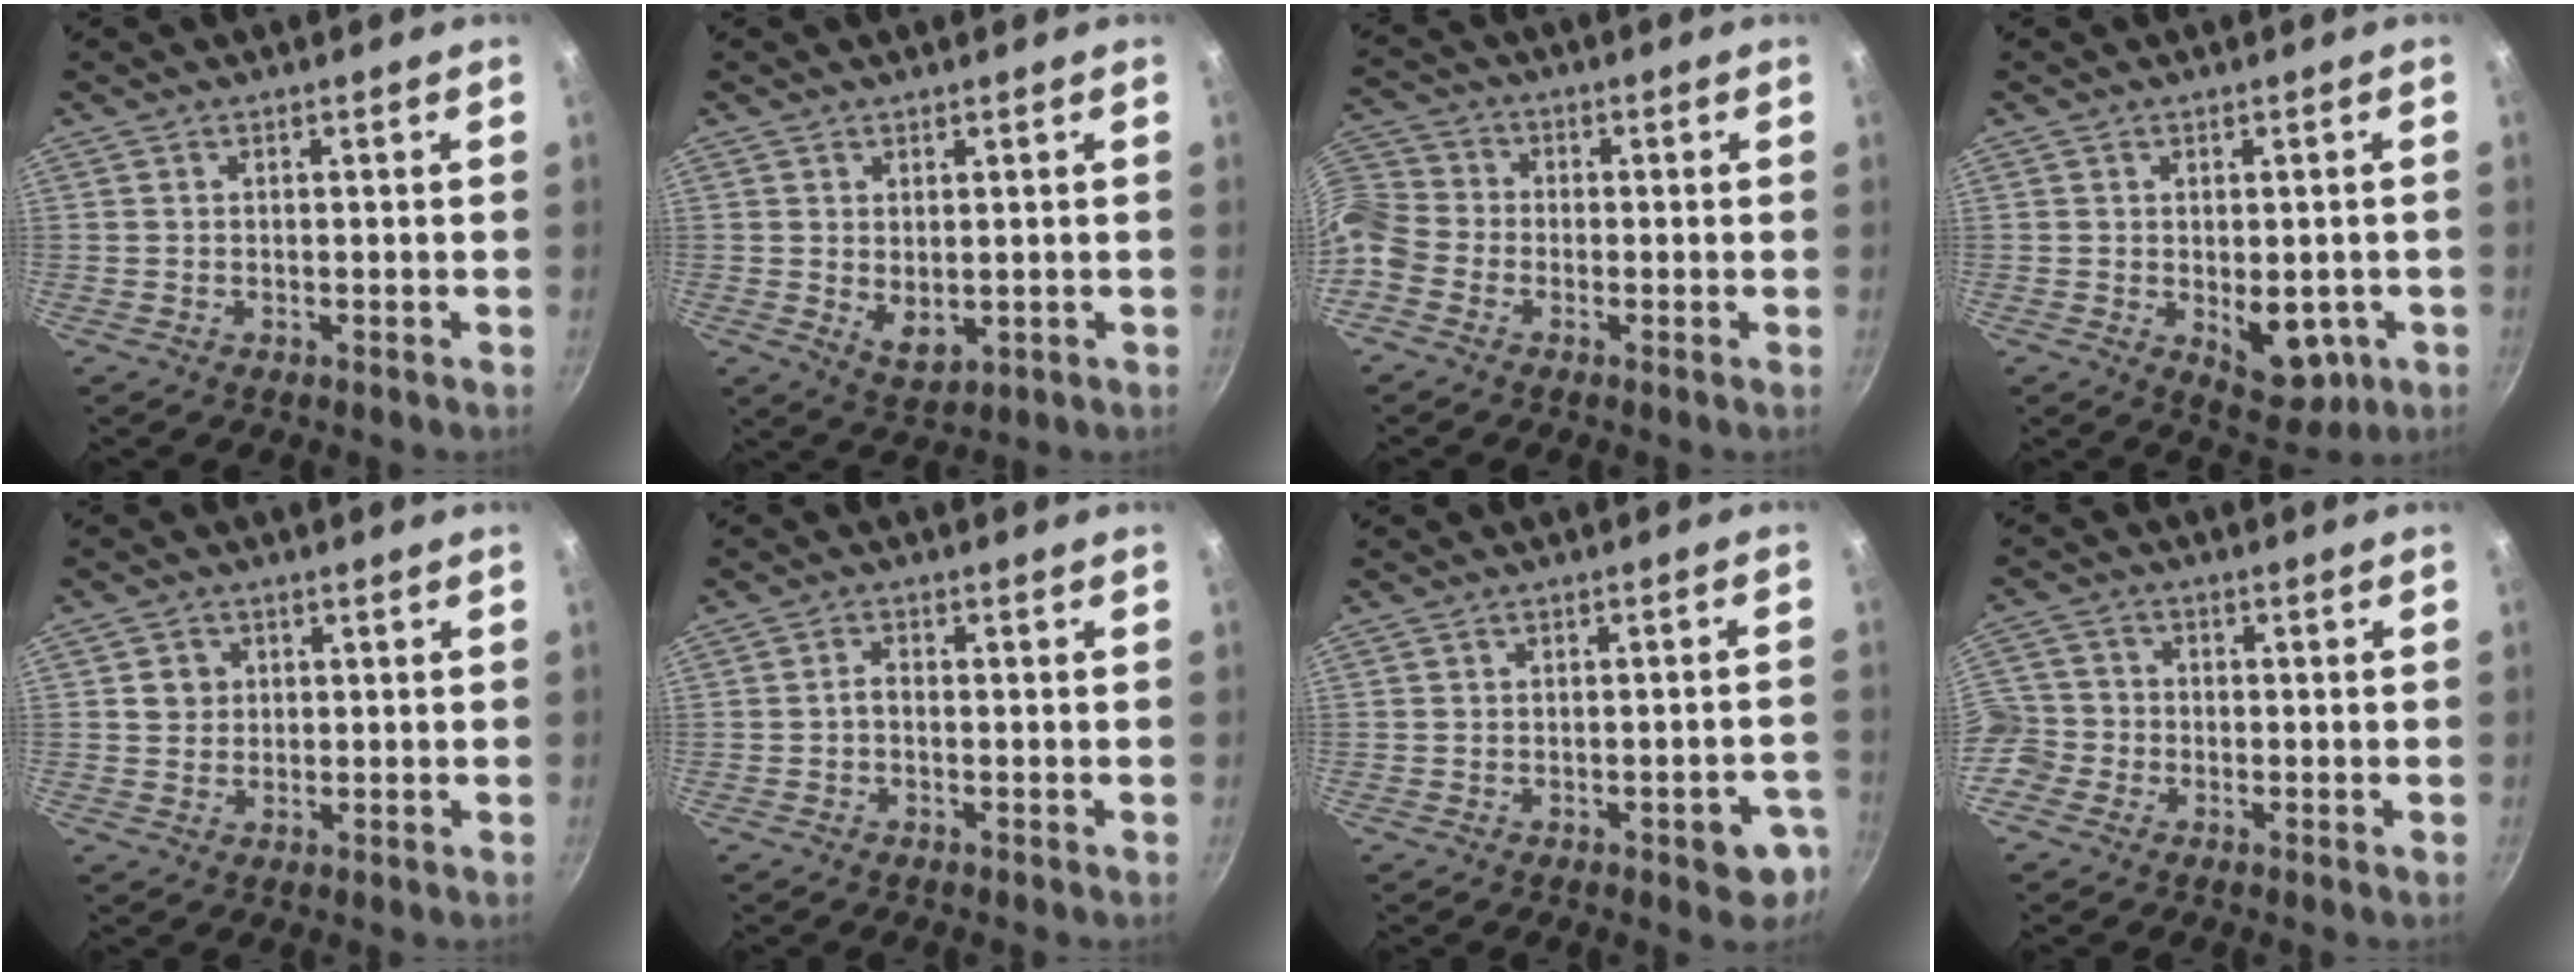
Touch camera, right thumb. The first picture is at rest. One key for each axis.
{"total": 4.7, "fx": 0.5, "fy": 2.8, "fz": 3.7, "tx": -0.054, "ty": -0.019, "tz": 0.017}
{"total": 8.5, "fx": -3.3, "fy": 6.7, "fz": 4.0, "tx": -0.078, "ty": 0.040, "tz": -0.089}
{"total": 6.4, "fx": -1.8, "fy": 3.7, "fz": 4.9, "tx": -0.038, "ty": 0.002, "tz": -0.015}
{"total": 3.1, "fx": 0.6, "fy": 2.9, "fz": 0.9, "tx": 0.003, "ty": 0.005, "tz": 0.008}
{"total": 1.5, "fx": -0.6, "fy": 0.9, "fz": 1.1, "tx": -0.019, "ty": 0.010, "tz": -0.014}
{"total": 6.6, "fx": -3.2, "fy": 2.8, "fz": 5.1, "tx": -0.031, "ty": 0.023, "tz": -0.034}
{"total": 8.8, "fx": -3.0, "fy": 7.6, "fz": 3.3, "tx": -0.061, "ty": 0.038, "tz": -0.073}